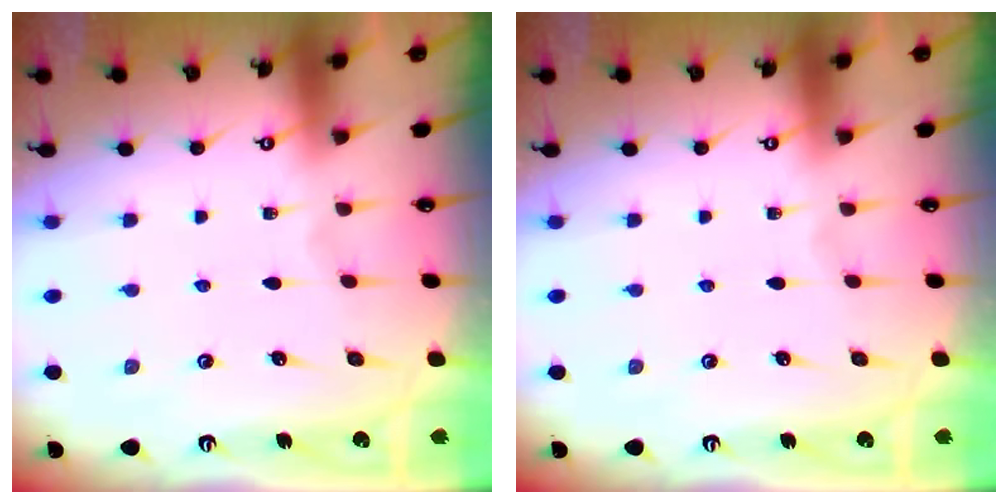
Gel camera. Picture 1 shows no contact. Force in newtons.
{"total": 0.0}